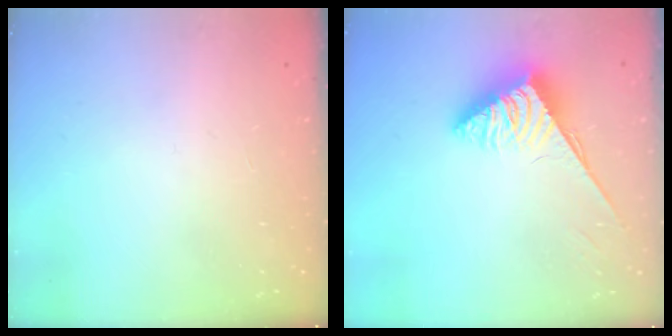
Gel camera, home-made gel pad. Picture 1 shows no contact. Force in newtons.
{"total": 3.8, "press": 3.8, "slide": 0.6}